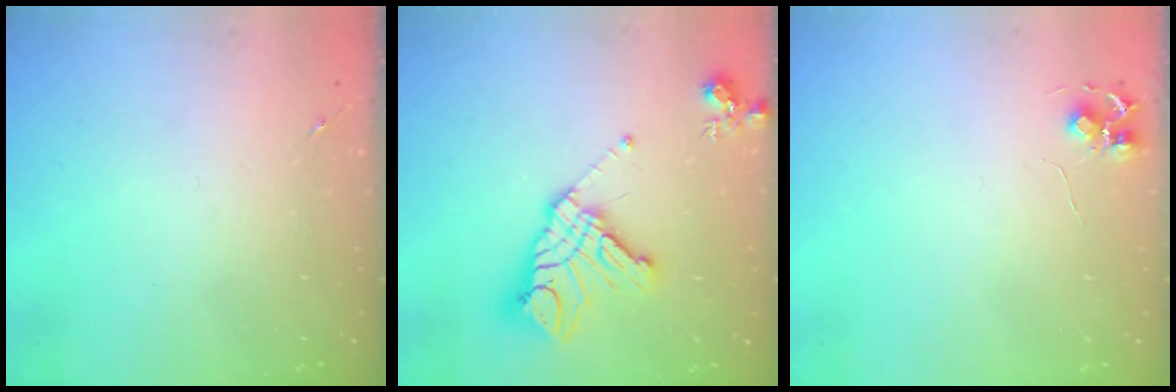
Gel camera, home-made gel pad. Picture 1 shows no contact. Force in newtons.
{"total": 18.0, "press": 17.9, "slide": 1.9}
{"total": 5.9, "press": 5.9, "slide": 0.5}